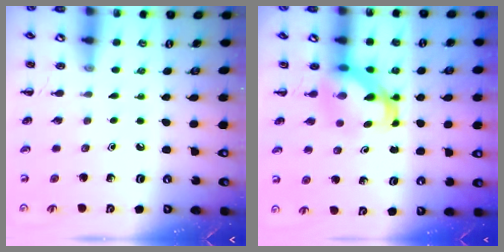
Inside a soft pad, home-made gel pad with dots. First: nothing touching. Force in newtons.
{"total": 5.2, "press": 5.0, "slide": 1.3}